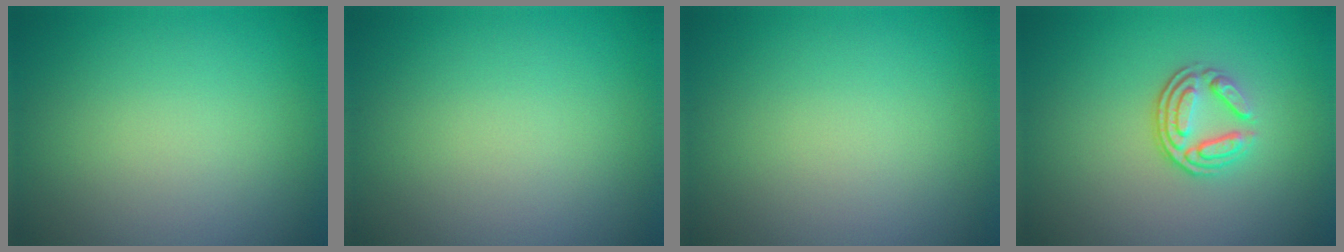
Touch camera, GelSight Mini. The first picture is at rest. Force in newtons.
{"total": 0.0}
{"total": 0.0}
{"total": 3.5, "press": 2.5, "slide": 2.5}